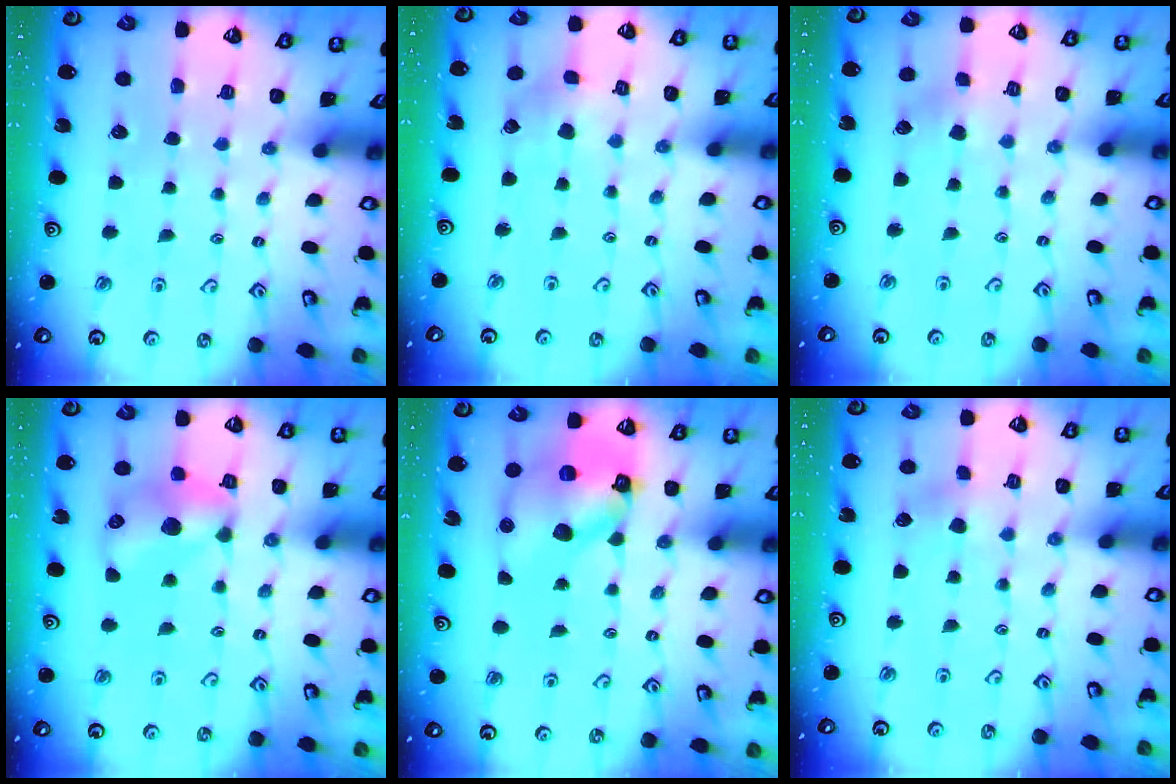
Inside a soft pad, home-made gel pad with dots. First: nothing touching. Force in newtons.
{"total": 3.0, "press": 2.9, "slide": 0.5}
{"total": 2.3, "press": 2.3, "slide": 0.4}
{"total": 12.1, "press": 12.0, "slide": 1.0}
{"total": 13.7, "press": 13.5, "slide": 2.1}
{"total": 1.8, "press": 1.8, "slide": 0.2}